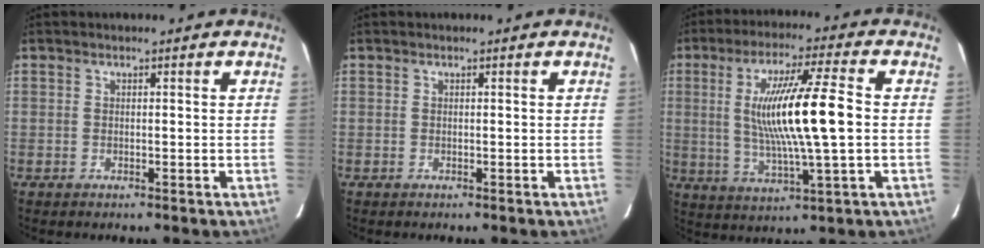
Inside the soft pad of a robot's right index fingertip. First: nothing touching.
{"total": 0.0}
{"total": 14.4, "force": [0.6, 0.4, 14.4], "torque": [-0.271, -0.001, 0.011]}